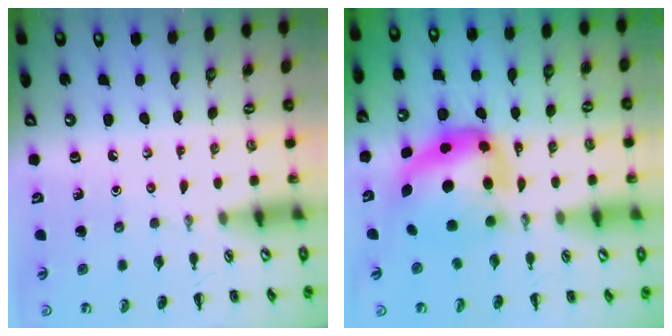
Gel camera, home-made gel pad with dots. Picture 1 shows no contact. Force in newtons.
{"total": 7.8, "press": 7.5, "slide": 2.1}